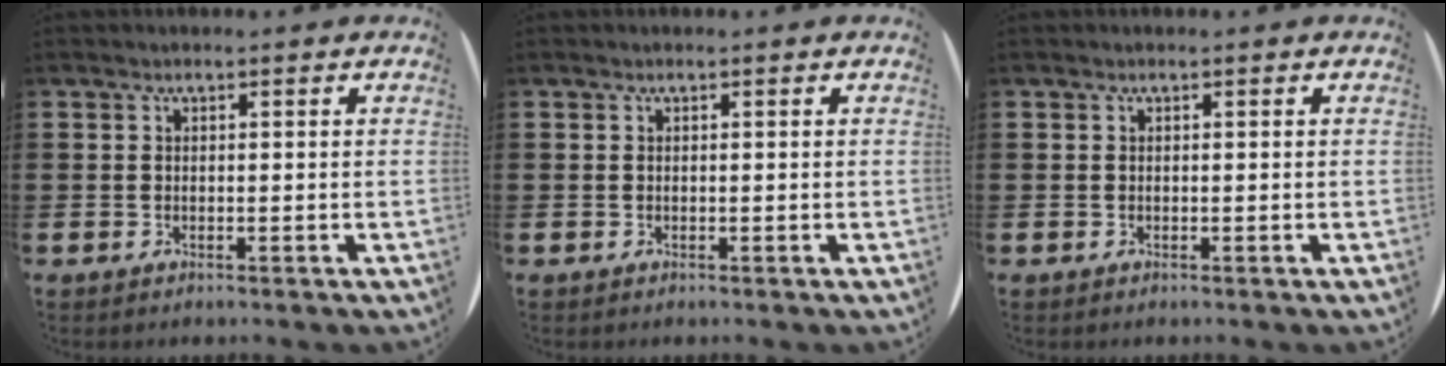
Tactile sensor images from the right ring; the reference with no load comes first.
{"total": 0.0}
{"total": 0.0}